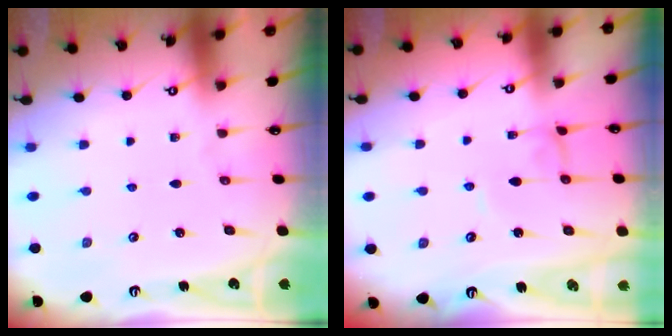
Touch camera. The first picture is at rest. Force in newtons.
{"total": 1.5, "press": 1.4, "slide": 0.1}